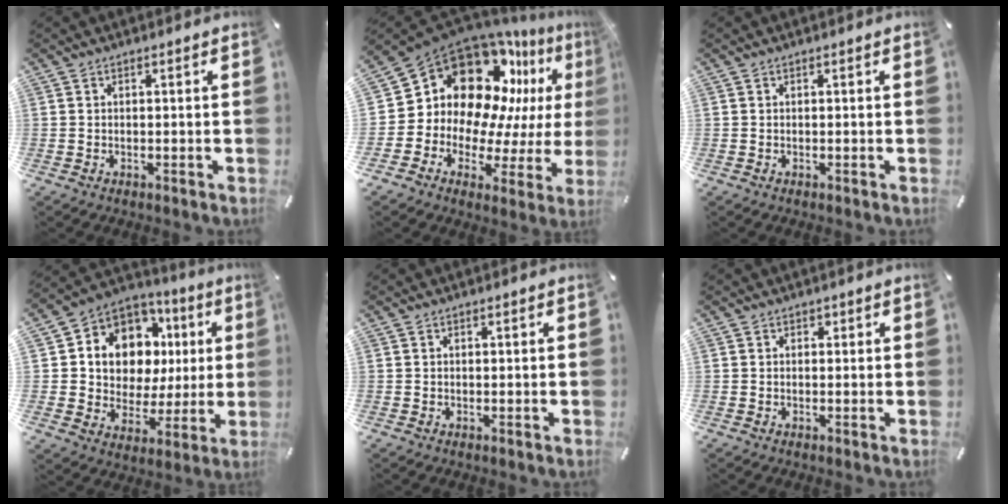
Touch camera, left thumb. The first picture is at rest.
{"total": 17.4, "force": [9.0, 12.6, 8.0], "torque": [-0.144, -0.105, 0.172]}
{"total": 0.0}
{"total": 10.9, "force": [3.6, 9.7, 3.5], "torque": [-0.070, -0.040, 0.078]}
{"total": 0.0}
{"total": 0.6, "force": [0.2, 0.6, 0.1], "torque": [0.000, 0.004, 0.004]}